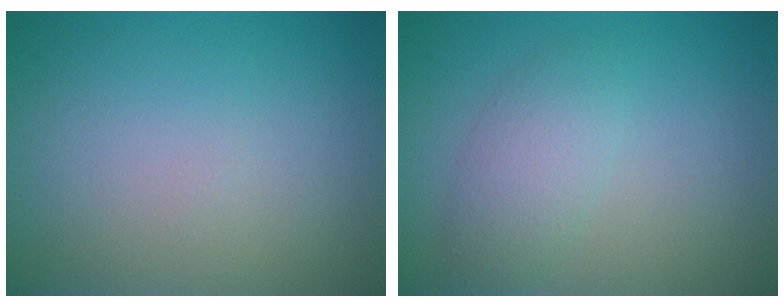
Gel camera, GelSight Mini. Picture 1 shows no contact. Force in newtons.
{"total": 2.9, "press": 2.9, "slide": 0.0}